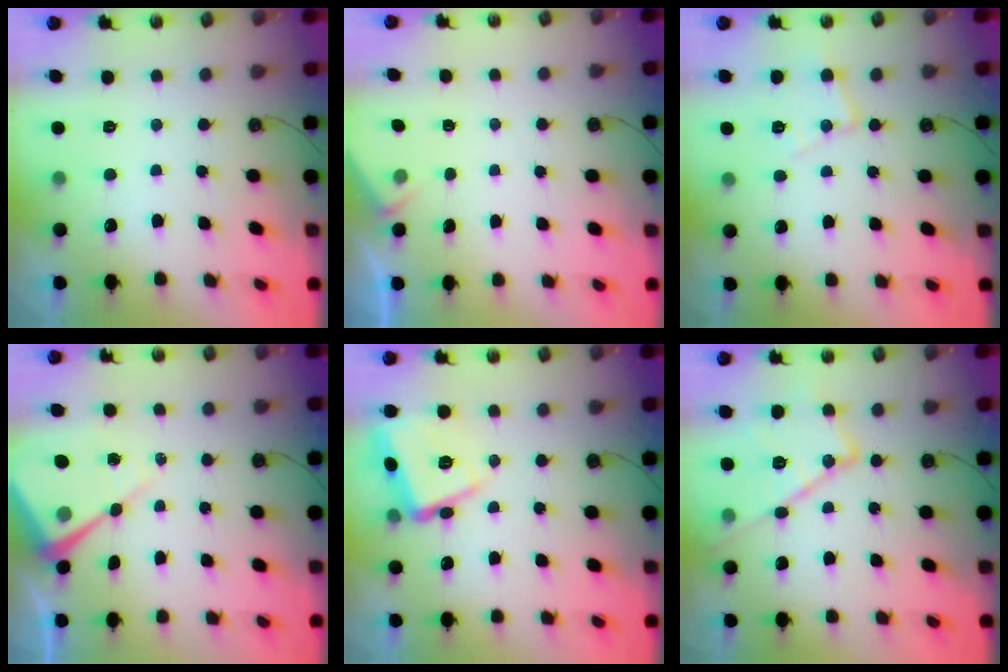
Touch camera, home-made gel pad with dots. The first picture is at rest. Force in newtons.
{"total": 1.8, "press": 1.8, "slide": 0.4}
{"total": 10.0, "press": 10.0, "slide": 0.7}
{"total": 10.5, "press": 10.4, "slide": 1.0}
{"total": 15.0, "press": 15.0, "slide": 0.7}
{"total": 18.5, "press": 18.4, "slide": 1.7}